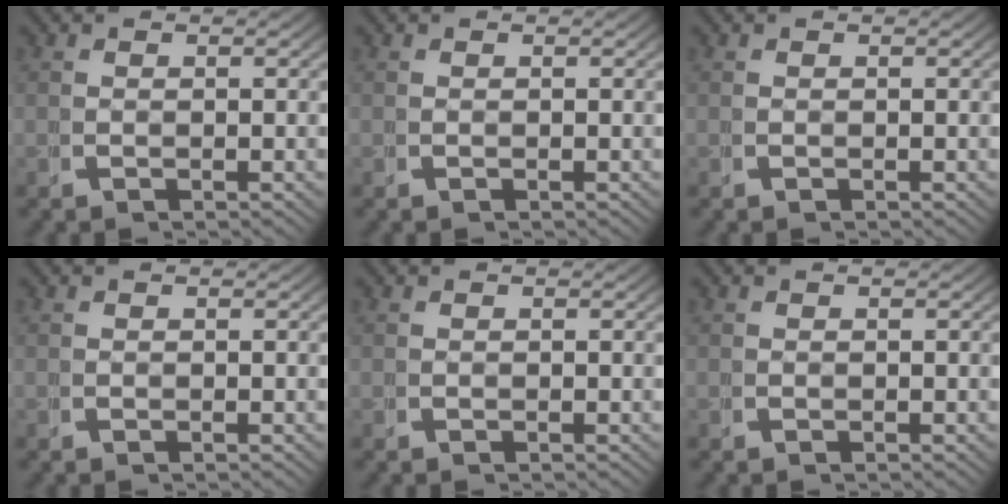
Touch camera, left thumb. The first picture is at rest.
{"total": 0.0}
{"total": 0.0}
{"total": 0.0}
{"total": 0.0}
{"total": 0.0}